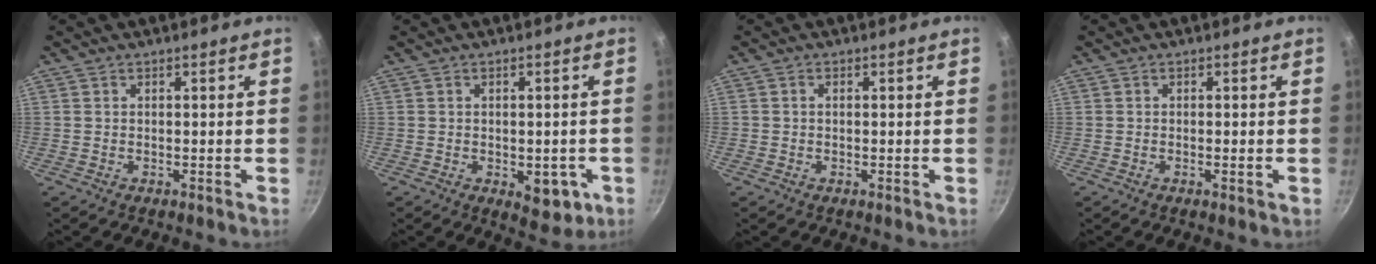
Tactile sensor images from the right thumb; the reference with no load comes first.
{"total": 7.2, "force": [-2.1, 3.9, 5.6], "torque": [-0.041, 0.005, -0.019]}
{"total": 1.0, "force": [0.1, 0.8, 0.6], "torque": [-0.010, 0.004, 0.001]}
{"total": 1.1, "force": [-0.3, 0.2, 1.1], "torque": [-0.022, 0.000, -0.006]}